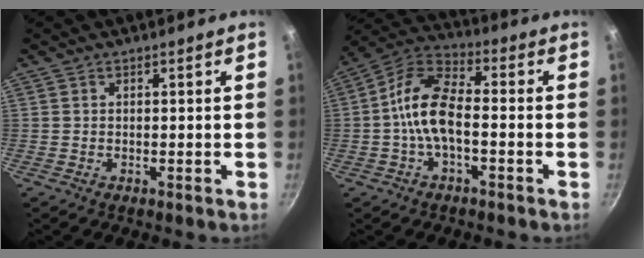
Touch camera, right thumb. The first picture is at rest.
{"total": 10.9, "force": [-2.0, 5.2, 9.4], "torque": [-0.173, 0.042, -0.054]}